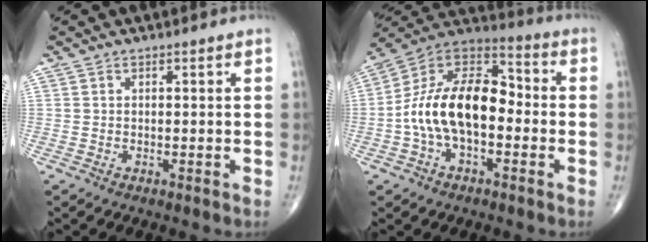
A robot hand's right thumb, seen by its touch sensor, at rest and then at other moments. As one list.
[{"total": 17.7, "force": [-2.3, 10.1, 14.4], "torque": [-0.249, 0.048, -0.050]}]